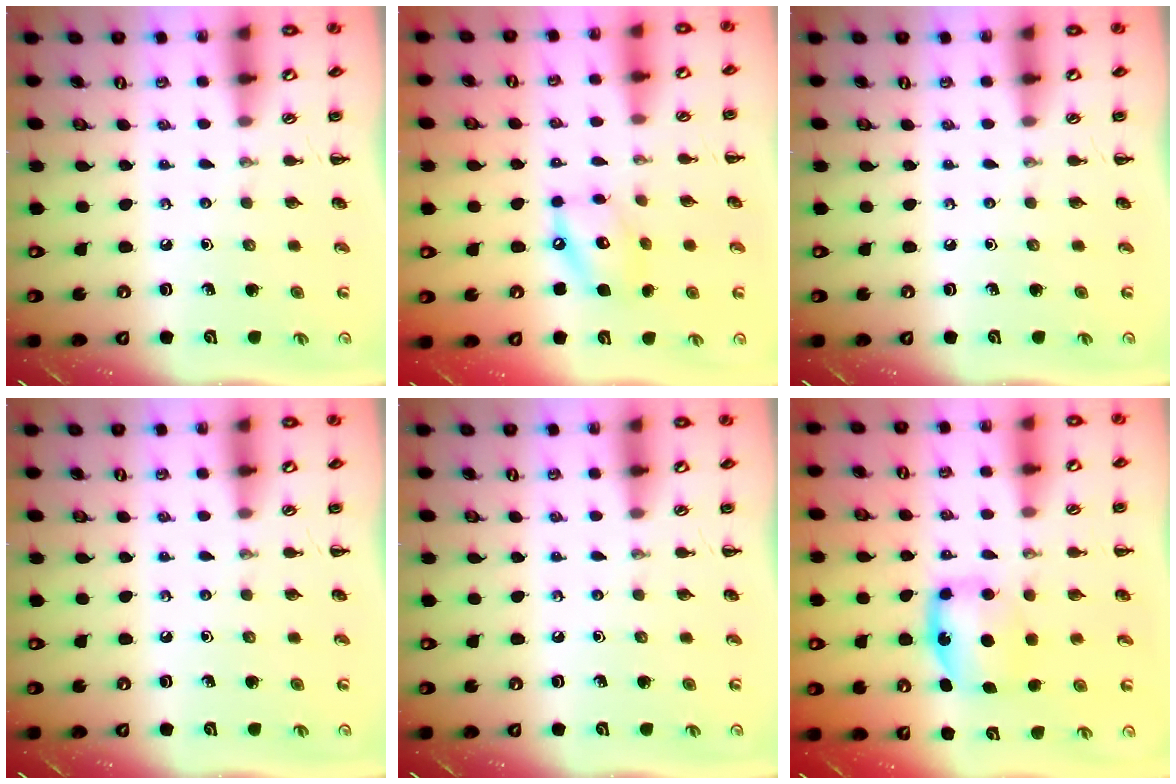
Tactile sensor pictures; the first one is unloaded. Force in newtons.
{"total": 10.6, "press": 10.5, "slide": 1.5}
{"total": 0.0}
{"total": 0.0}
{"total": 0.0}
{"total": 6.5, "press": 6.4, "slide": 0.7}